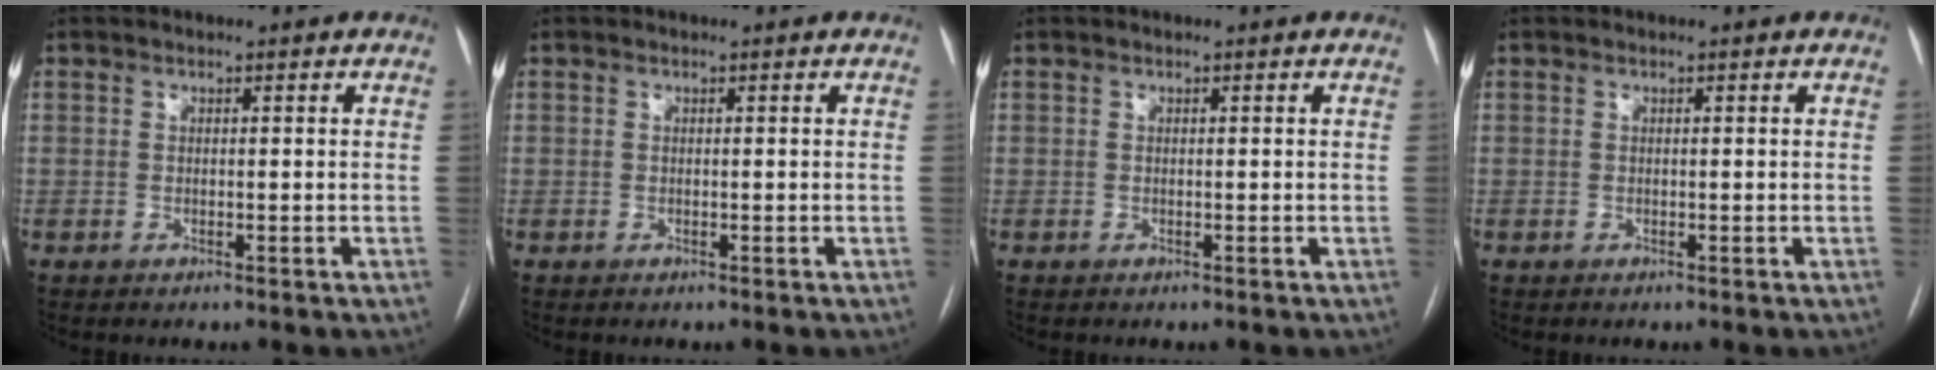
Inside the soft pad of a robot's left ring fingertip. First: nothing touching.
{"total": 0.0}
{"total": 0.0}
{"total": 0.0}